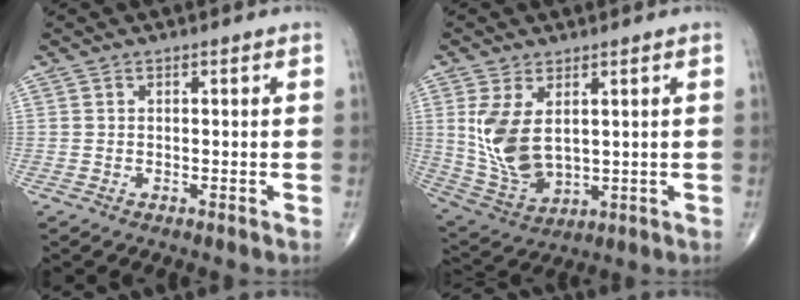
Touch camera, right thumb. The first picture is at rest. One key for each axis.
{"total": 11.2, "fx": 2.3, "fy": 6.5, "fz": 8.9, "tx": -0.173, "ty": -0.018, "tz": 0.063}